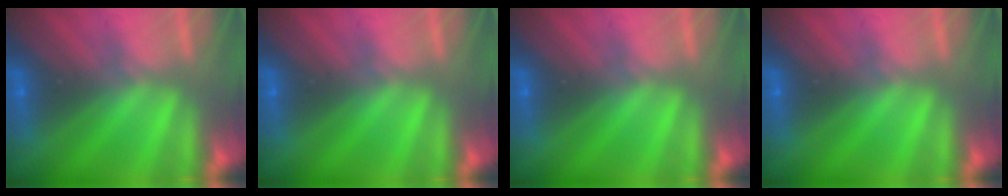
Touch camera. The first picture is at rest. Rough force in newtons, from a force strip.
{"total": 0.0}
{"total": 0.0}
{"total": 0.0}